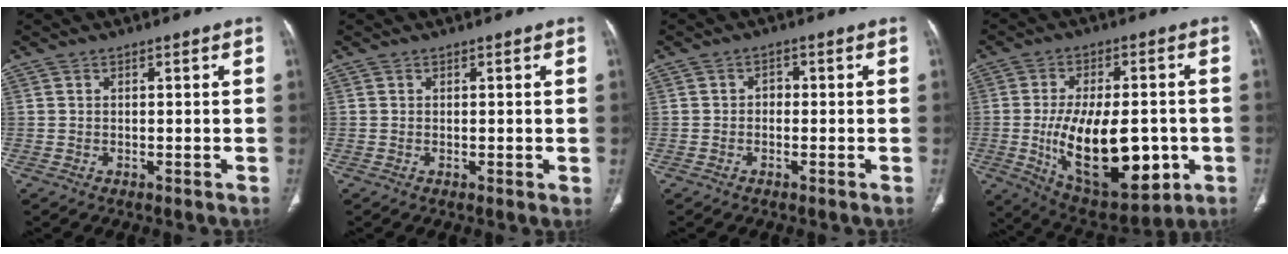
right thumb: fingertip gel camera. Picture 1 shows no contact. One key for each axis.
{"total": 0.9, "fx": 0.0, "fy": 0.3, "fz": 0.8, "tx": -0.016, "ty": -0.005, "tz": -0.001}
{"total": 1.8, "fx": -0.3, "fy": 1.4, "fz": 1.0, "tx": -0.005, "ty": 0.007, "tz": -0.011}
{"total": 21.8, "fx": -4.2, "fy": 10.9, "fz": 18.4, "tx": -0.283, "ty": -0.002, "tz": -0.037}